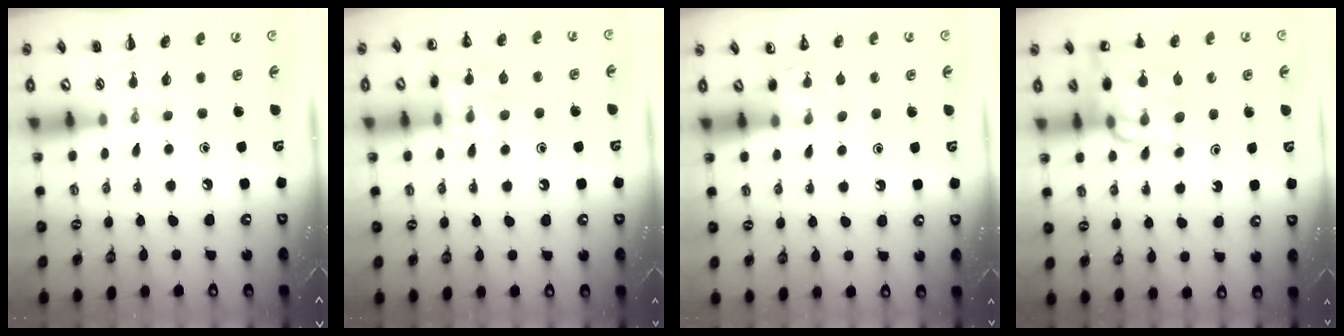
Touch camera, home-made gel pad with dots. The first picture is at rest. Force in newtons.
{"total": 11.6, "press": 11.6, "slide": 0.7}
{"total": 5.0, "press": 4.7, "slide": 1.6}
{"total": 13.8, "press": 13.4, "slide": 3.4}